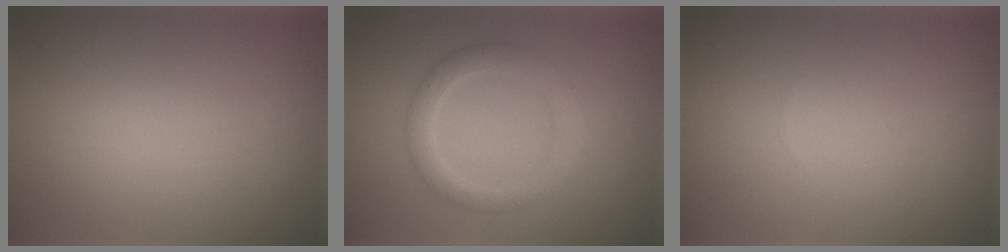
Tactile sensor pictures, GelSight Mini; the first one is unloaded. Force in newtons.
{"total": 2.9, "press": 2.9, "slide": 0.2}
{"total": 0.0}